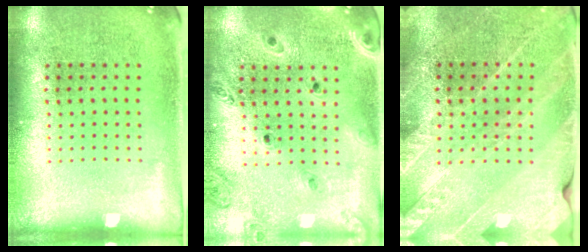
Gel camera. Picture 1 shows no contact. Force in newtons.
{"total": 0.9, "press": 0.9, "slide": 0.1}
{"total": 2.6, "press": 2.5, "slide": 0.6}